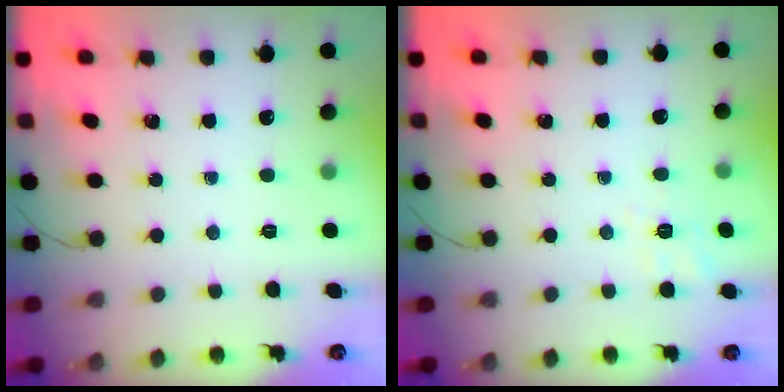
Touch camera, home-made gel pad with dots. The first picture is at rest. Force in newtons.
{"total": 2.1, "press": 0.1, "slide": 2.1}